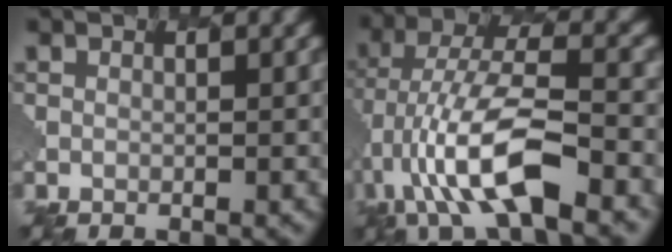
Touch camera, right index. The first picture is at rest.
{"total": 6.9, "force": [-3.4, 1.3, 5.9], "torque": [-0.142, 0.031, -0.094]}